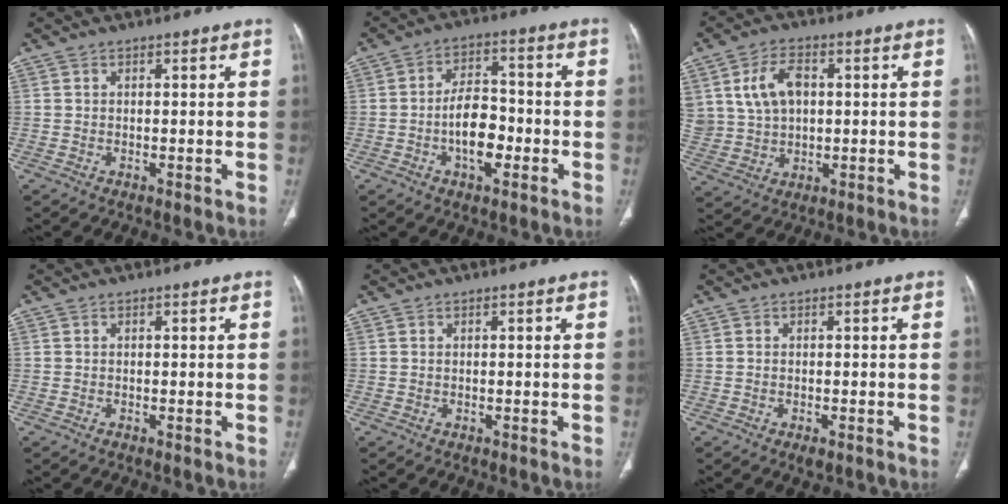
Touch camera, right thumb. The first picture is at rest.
{"total": 8.9, "force": [-2.5, 4.8, 7.0], "torque": [-0.104, 0.024, -0.046]}
{"total": 10.1, "force": [2.5, 7.0, 6.8], "torque": [-0.116, 0.002, 0.056]}
{"total": 0.0}
{"total": 0.0}
{"total": 1.6, "force": [-0.9, 0.6, 1.2], "torque": [-0.024, -0.002, -0.012]}